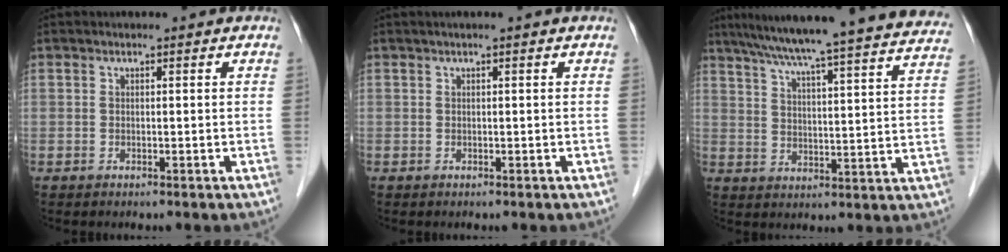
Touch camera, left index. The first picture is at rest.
{"total": 0.0}
{"total": 30.2, "force": [27.4, 1.0, 12.7], "torque": [-0.203, -0.041, 0.341]}